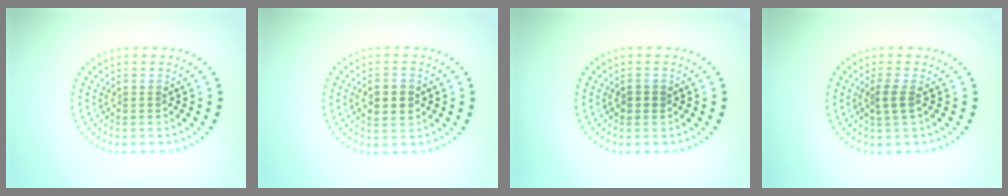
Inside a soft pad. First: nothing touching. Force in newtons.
{"total": 3.1, "press": 3.1, "slide": 0.1}
{"total": 1.1, "press": 1.0, "slide": 0.2}
{"total": 1.7, "press": 1.3, "slide": 1.0}